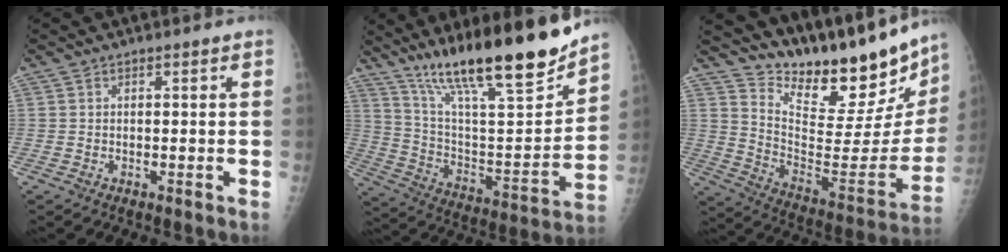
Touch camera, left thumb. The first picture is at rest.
{"total": 25.2, "force": [19.0, 4.0, 16.0], "torque": [-0.239, -0.082, 0.325]}
{"total": 26.9, "force": [22.8, 6.9, 12.5], "torque": [-0.161, -0.146, 0.332]}